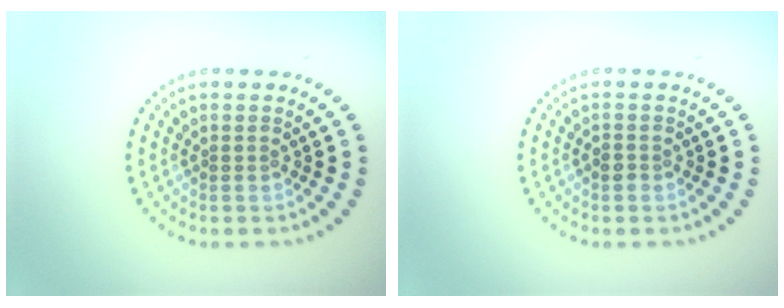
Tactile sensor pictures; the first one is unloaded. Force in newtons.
{"total": 0.8, "press": 0.7, "slide": 0.4}